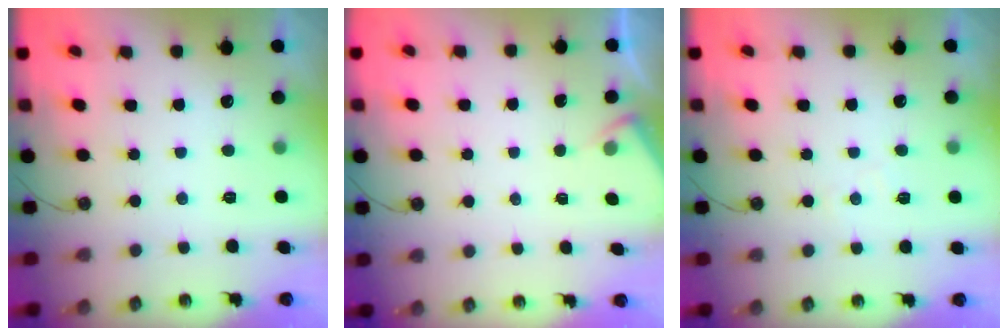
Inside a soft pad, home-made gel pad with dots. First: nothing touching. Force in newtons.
{"total": 2.7, "press": 2.6, "slide": 0.5}
{"total": 4.7, "press": 4.6, "slide": 0.7}